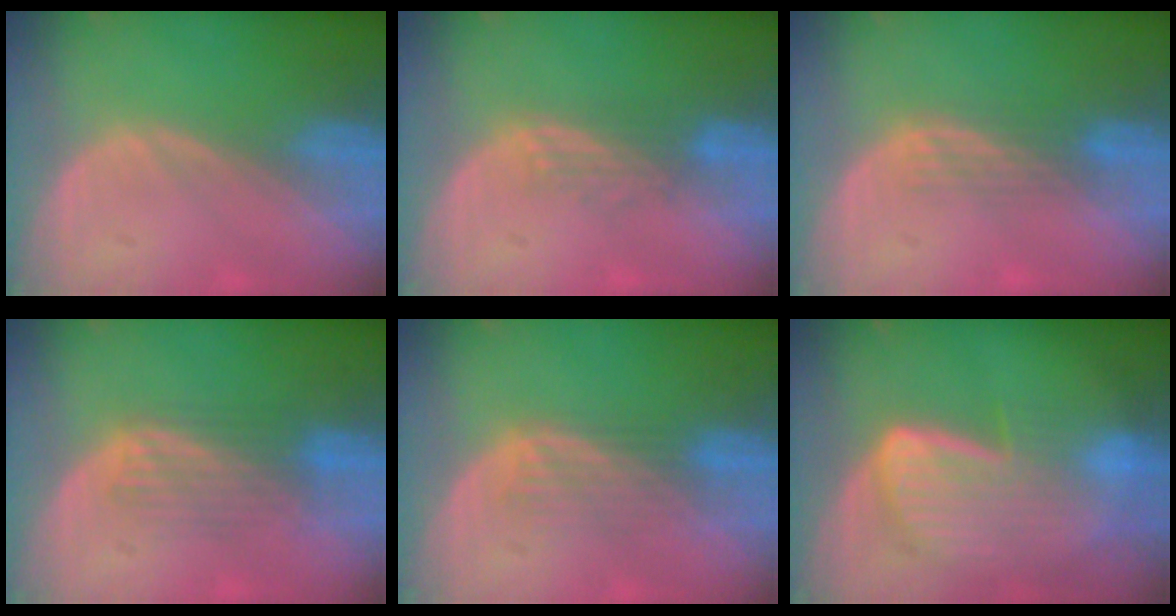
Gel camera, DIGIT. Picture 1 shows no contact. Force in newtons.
{"total": 2.8, "press": 2.6, "slide": 1.2}
{"total": 3.1, "press": 2.7, "slide": 1.5}
{"total": 4.7, "press": 4.7, "slide": 0.3}
{"total": 4.4, "press": 3.7, "slide": 2.4}
{"total": 9.1, "press": 8.0, "slide": 4.3}